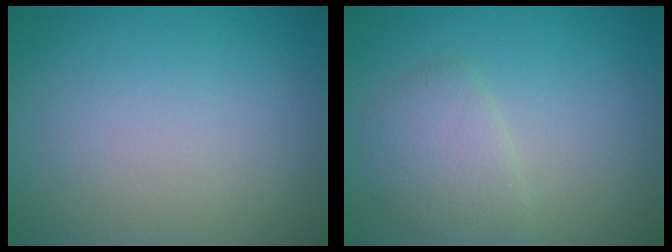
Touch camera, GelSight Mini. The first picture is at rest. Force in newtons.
{"total": 2.7, "press": 2.7, "slide": 0.1}